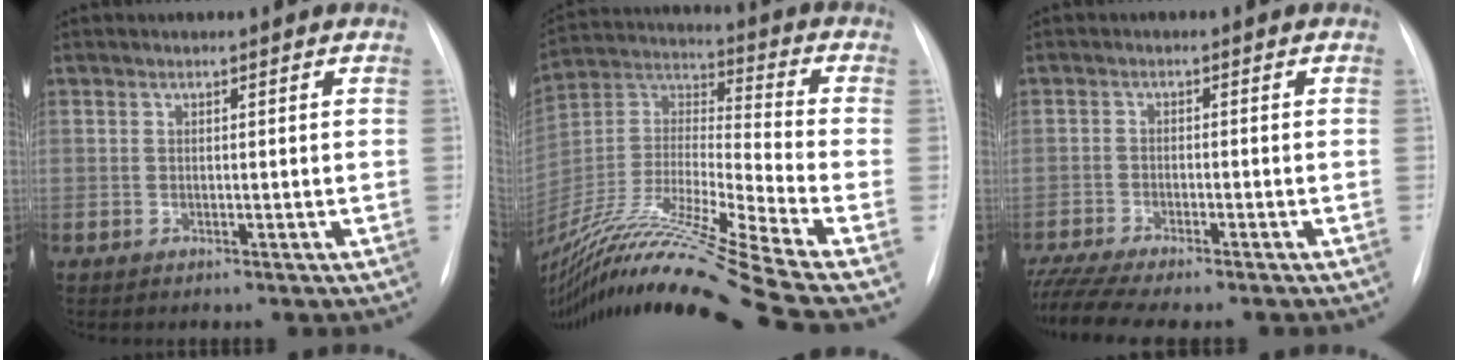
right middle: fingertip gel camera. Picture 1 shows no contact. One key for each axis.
{"total": 27.1, "fx": -21.4, "fy": -1.7, "fz": 16.5, "tx": -0.335, "ty": -0.033, "tz": -0.389}
{"total": 9.4, "fx": -8.2, "fy": 0.8, "fz": 4.5, "tx": -0.074, "ty": -0.010, "tz": -0.128}